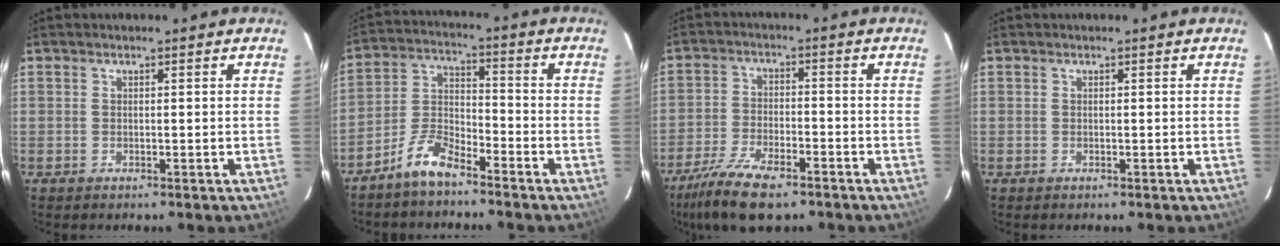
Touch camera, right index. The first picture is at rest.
{"total": 7.4, "force": [-5.9, 2.3, 3.8], "torque": [-0.091, 0.022, -0.118]}
{"total": 12.3, "force": [-8.9, 4.3, 7.3], "torque": [-0.174, -0.022, -0.166]}
{"total": 0.0}